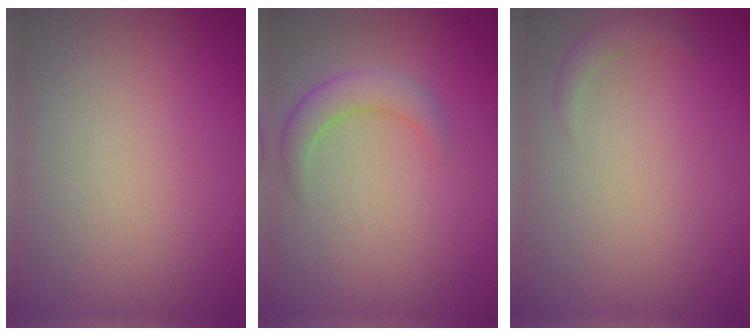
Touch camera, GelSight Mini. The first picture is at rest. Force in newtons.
{"total": 2.8, "press": 2.8, "slide": 0.1}
{"total": 1.2, "press": 1.2, "slide": 0.2}